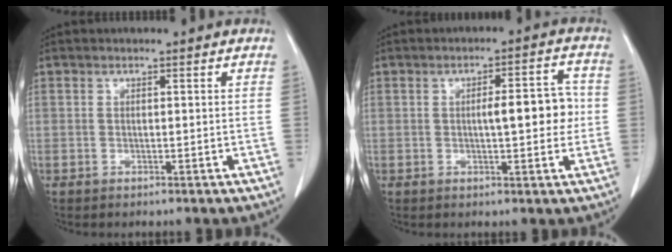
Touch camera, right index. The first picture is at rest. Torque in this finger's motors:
{"motor_torque": [0.95, -0.15, 0.43, 0.09]}